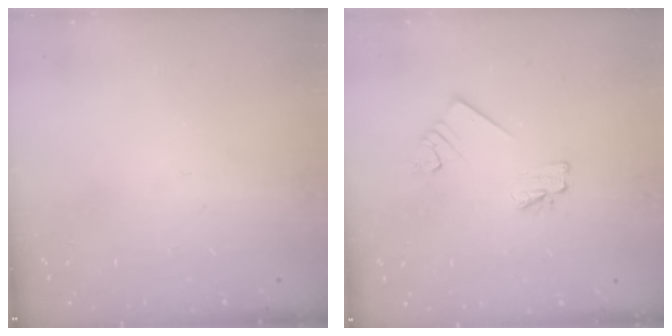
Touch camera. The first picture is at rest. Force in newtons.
{"total": 2.5, "press": 2.5, "slide": 0.2}